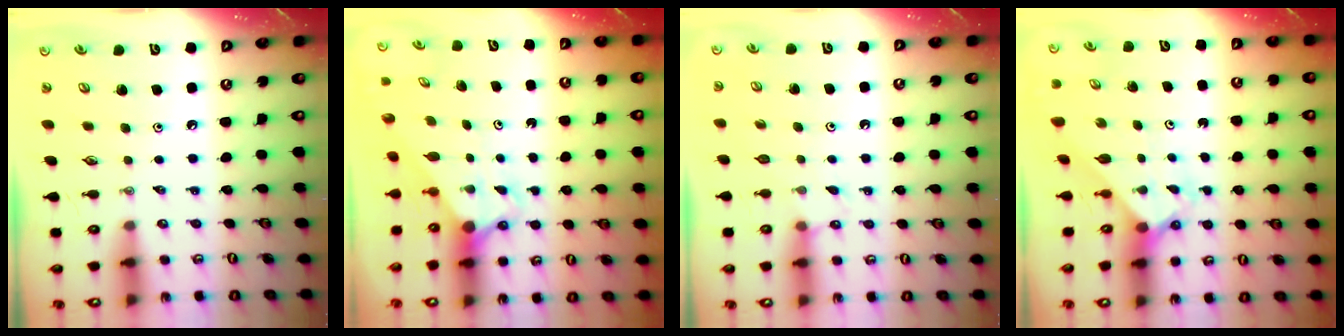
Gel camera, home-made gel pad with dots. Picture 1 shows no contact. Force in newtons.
{"total": 2.8, "press": 2.8, "slide": 0.1}
{"total": 4.7, "press": 4.7, "slide": 0.6}
{"total": 2.5, "press": 2.5, "slide": 0.3}